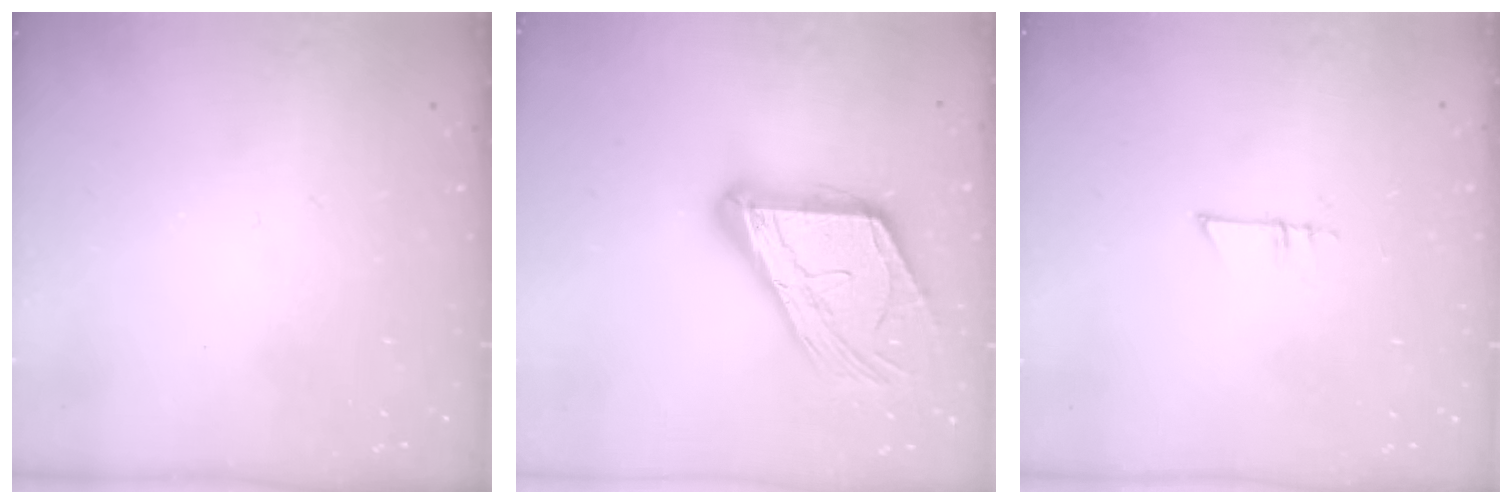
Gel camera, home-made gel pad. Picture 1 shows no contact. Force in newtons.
{"total": 17.1, "press": 17.0, "slide": 1.6}
{"total": 4.6, "press": 4.6, "slide": 0.4}